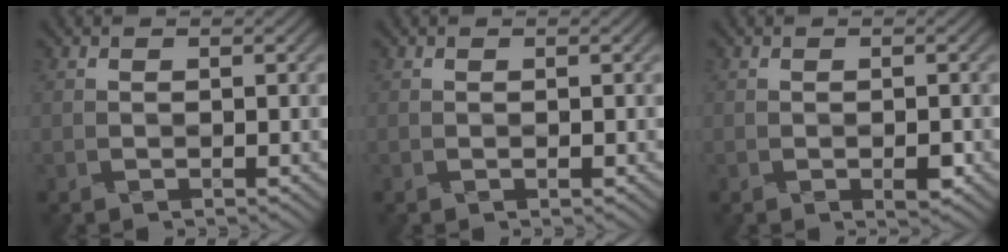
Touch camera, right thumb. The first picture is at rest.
{"total": 0.0}
{"total": 1.4, "force": [-0.6, 0.6, 1.2], "torque": [-0.020, -0.002, -0.010]}